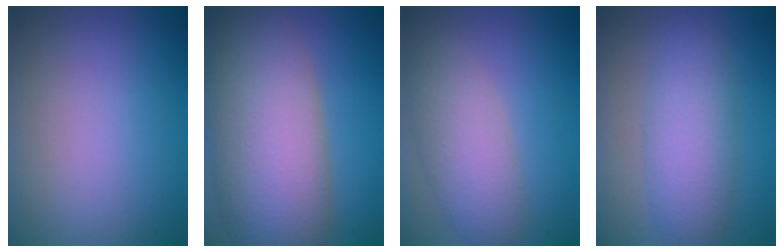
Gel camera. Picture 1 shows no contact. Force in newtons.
{"total": 12.0, "press": 12.0, "slide": 0.6}
{"total": 4.5, "press": 4.5, "slide": 0.1}
{"total": 4.8, "press": 4.8, "slide": 0.2}